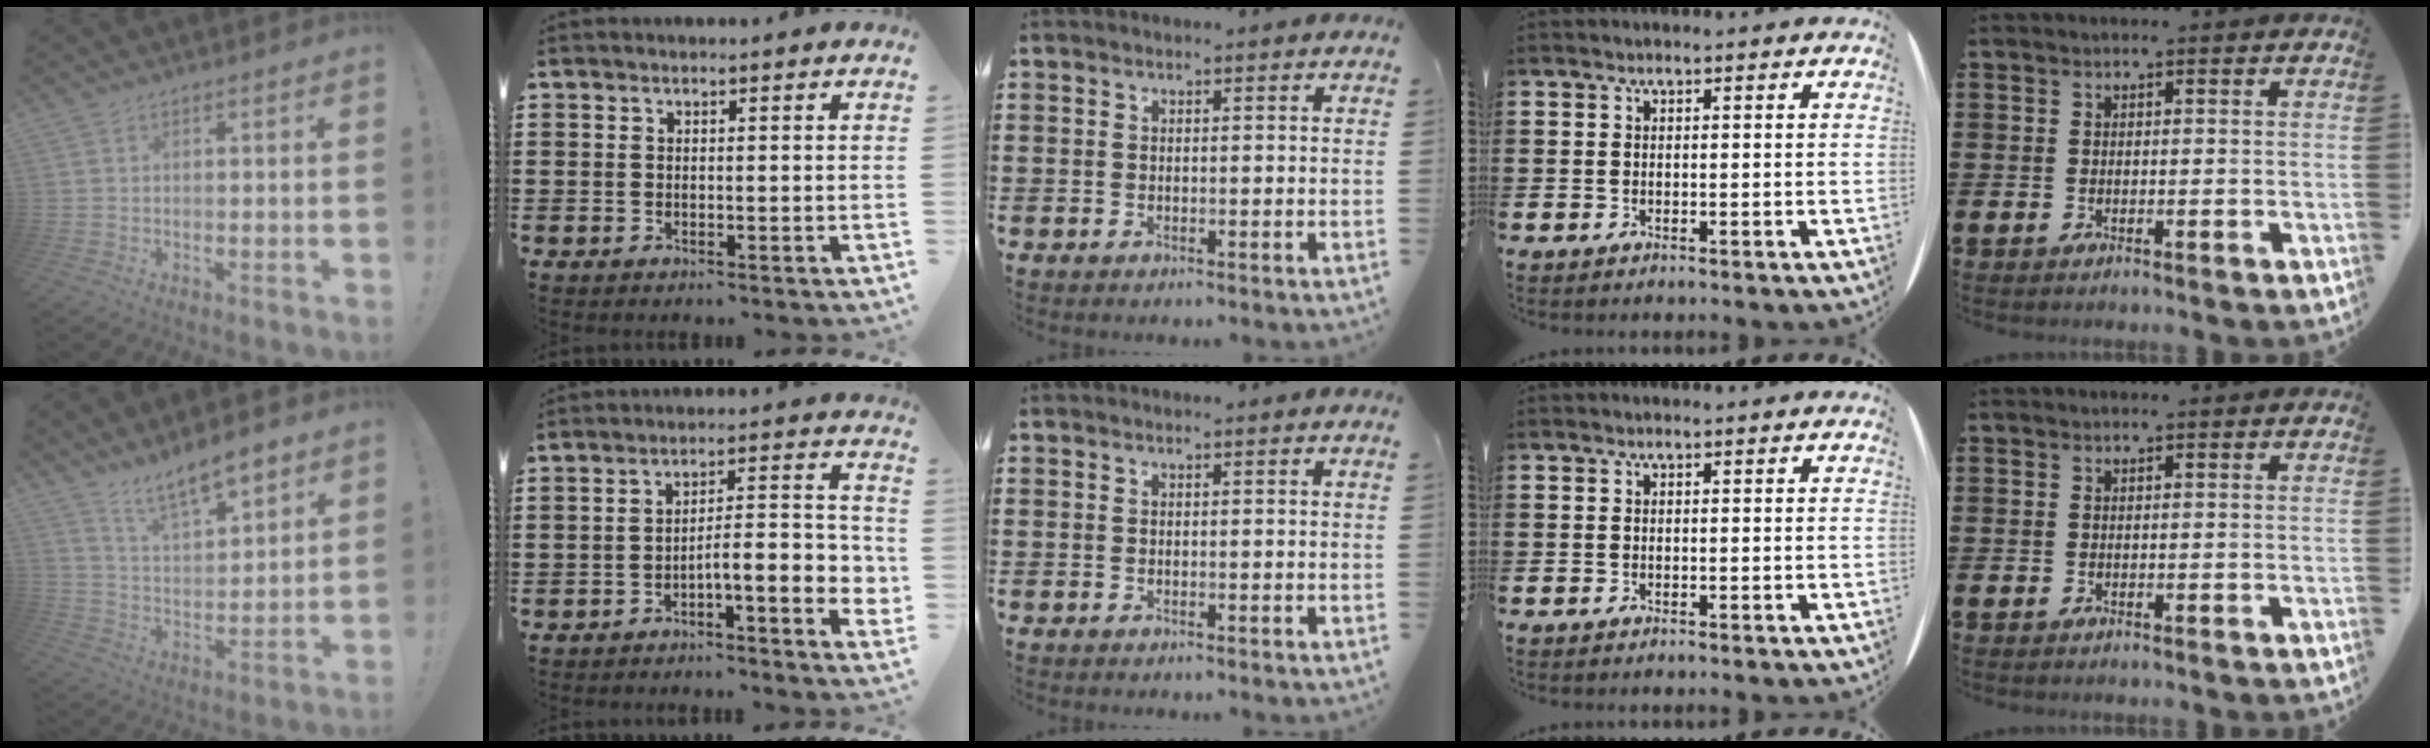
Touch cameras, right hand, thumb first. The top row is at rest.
{"thumb": {"total": 10.3, "force": [8.5, 2.9, 5.0], "torque": [-0.085, -0.056, 0.153]}, "index": {"total": 6.2, "force": [-3.1, 1.1, 5.3], "torque": [-0.080, -0.013, -0.059]}}